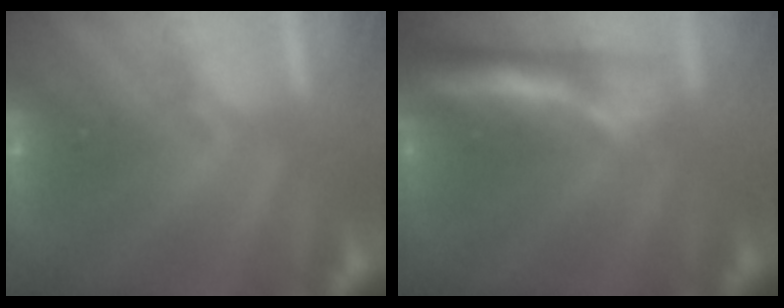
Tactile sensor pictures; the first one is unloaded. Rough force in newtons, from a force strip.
{"total": 7.2}